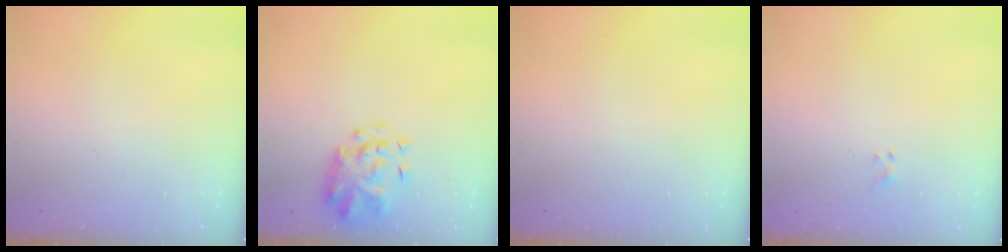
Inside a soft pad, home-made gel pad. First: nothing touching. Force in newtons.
{"total": 3.8, "press": 3.6, "slide": 1.3}
{"total": 0.0}
{"total": 2.9, "press": 2.7, "slide": 1.1}